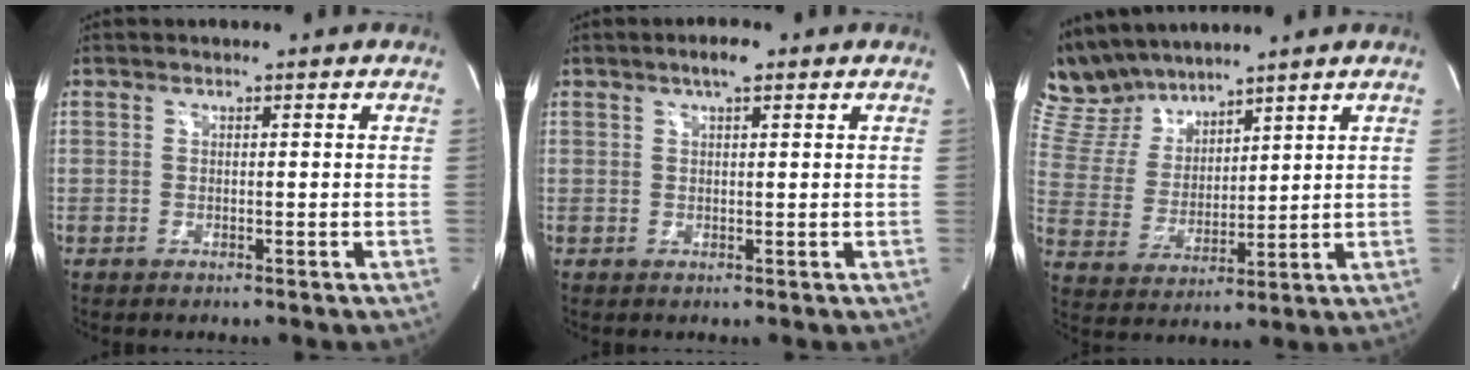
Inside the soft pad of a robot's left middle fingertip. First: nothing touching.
{"total": 2.6, "force": [1.6, 0.4, 2.0], "torque": [-0.039, 0.007, 0.026]}
{"total": 10.1, "force": [9.4, 3.1, 2.1], "torque": [-0.066, 0.020, 0.200]}